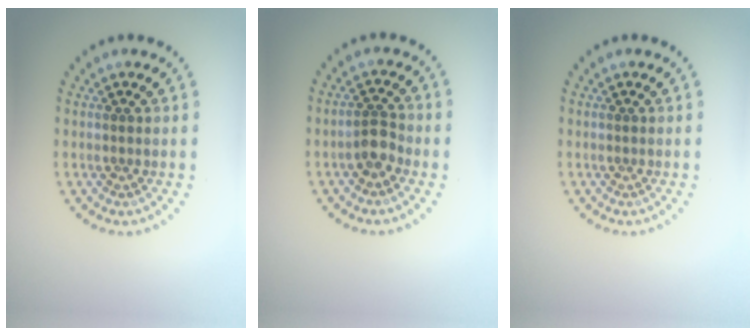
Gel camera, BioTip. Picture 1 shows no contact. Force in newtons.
{"total": 2.0, "press": 1.7, "slide": 1.0}
{"total": 0.0}